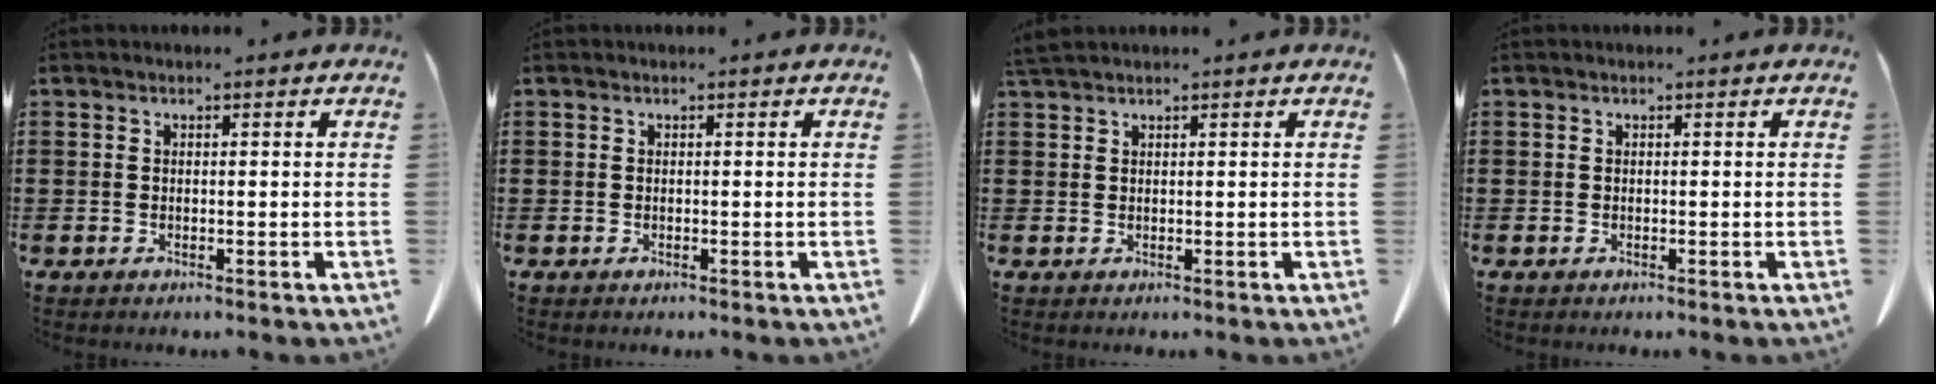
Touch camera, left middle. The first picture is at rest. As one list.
[{"total": 0.0}, {"total": 1.5, "force": [1.4, 0.1, 0.7], "torque": [-0.017, -0.001, 0.027]}, {"total": 0.0}]